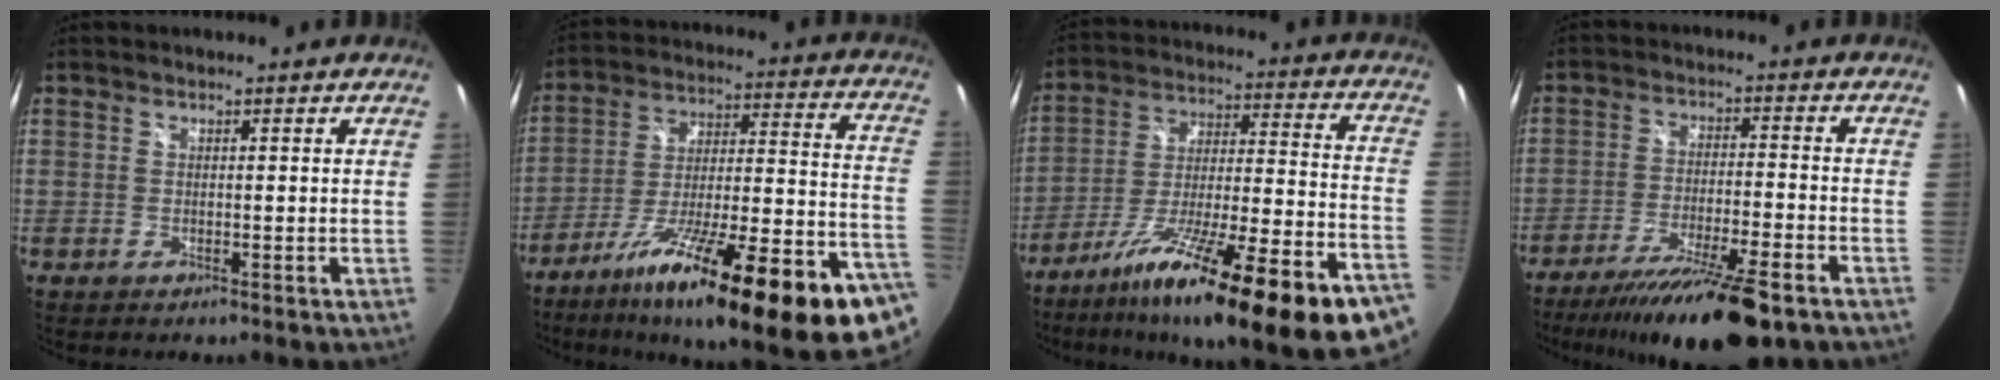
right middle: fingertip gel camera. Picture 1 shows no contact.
{"total": 32.6, "force": [-20.8, 6.2, 24.3], "torque": [-0.341, -0.041, -0.305]}
{"total": 30.3, "force": [-20.7, 4.5, 21.7], "torque": [-0.323, -0.061, -0.310]}
{"total": 16.9, "force": [-13.1, 2.2, 10.5], "torque": [-0.202, -0.032, -0.213]}